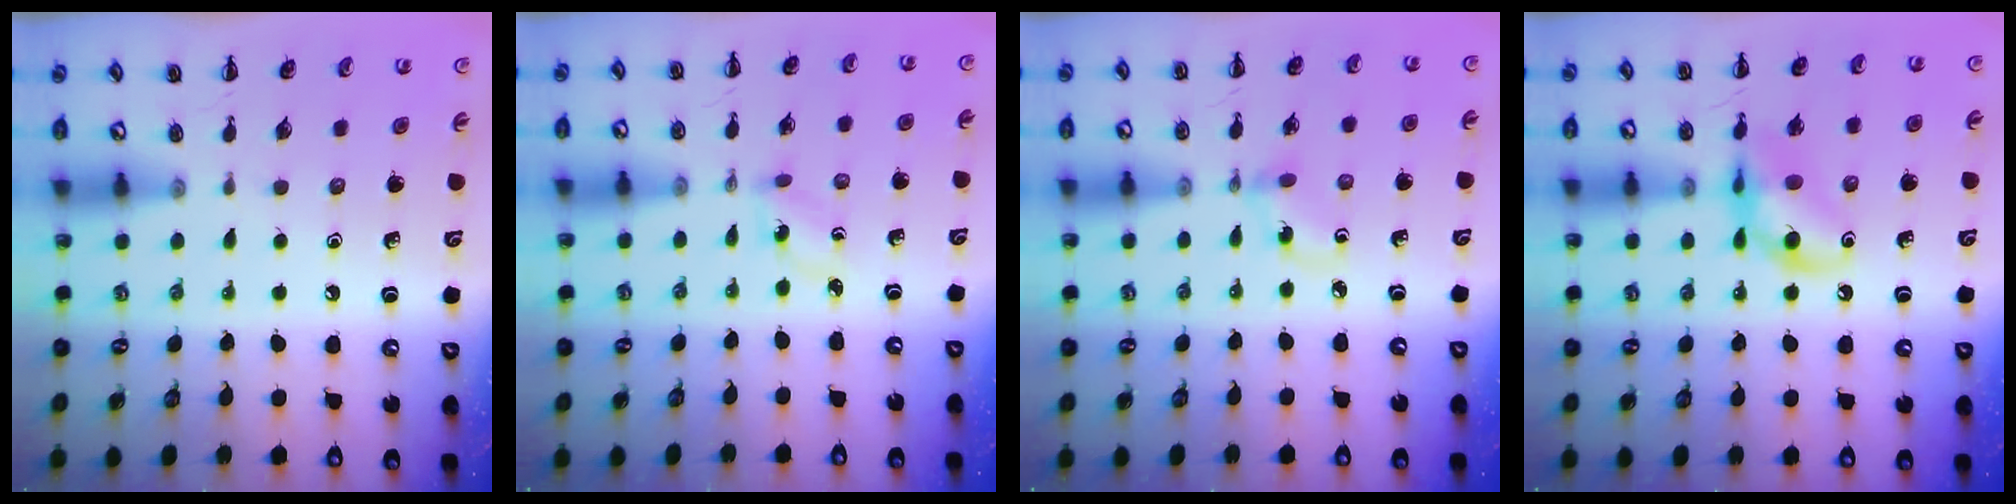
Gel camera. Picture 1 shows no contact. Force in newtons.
{"total": 2.0, "press": 1.8, "slide": 0.8}
{"total": 2.8, "press": 2.6, "slide": 1.0}
{"total": 12.9, "press": 12.7, "slide": 1.9}